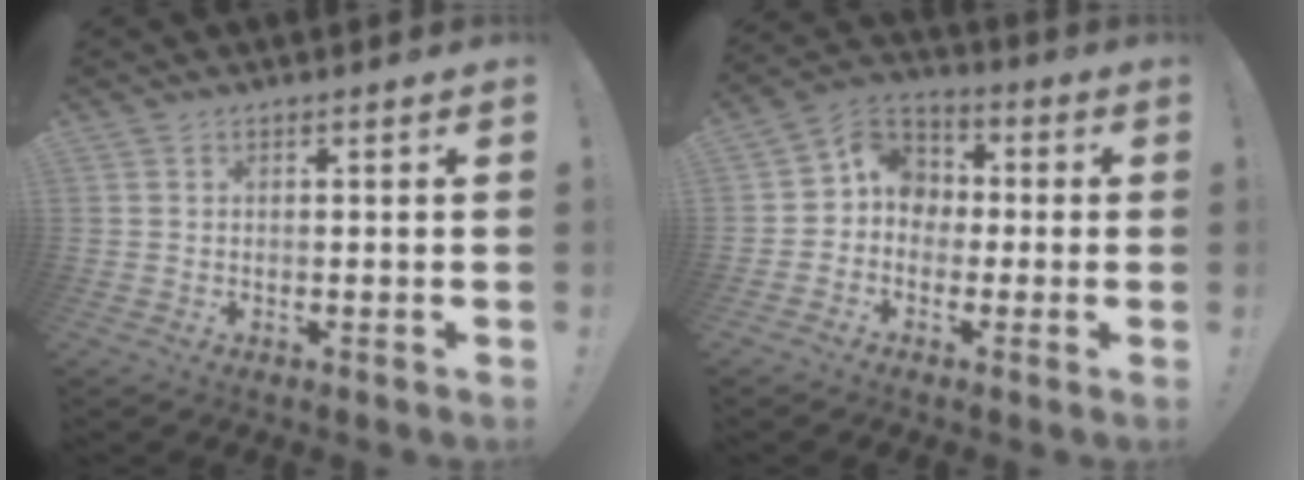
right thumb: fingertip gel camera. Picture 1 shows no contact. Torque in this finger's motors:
{"motor_torque": [1.47, 0.67, 0.64, -0.66, 0.00]}